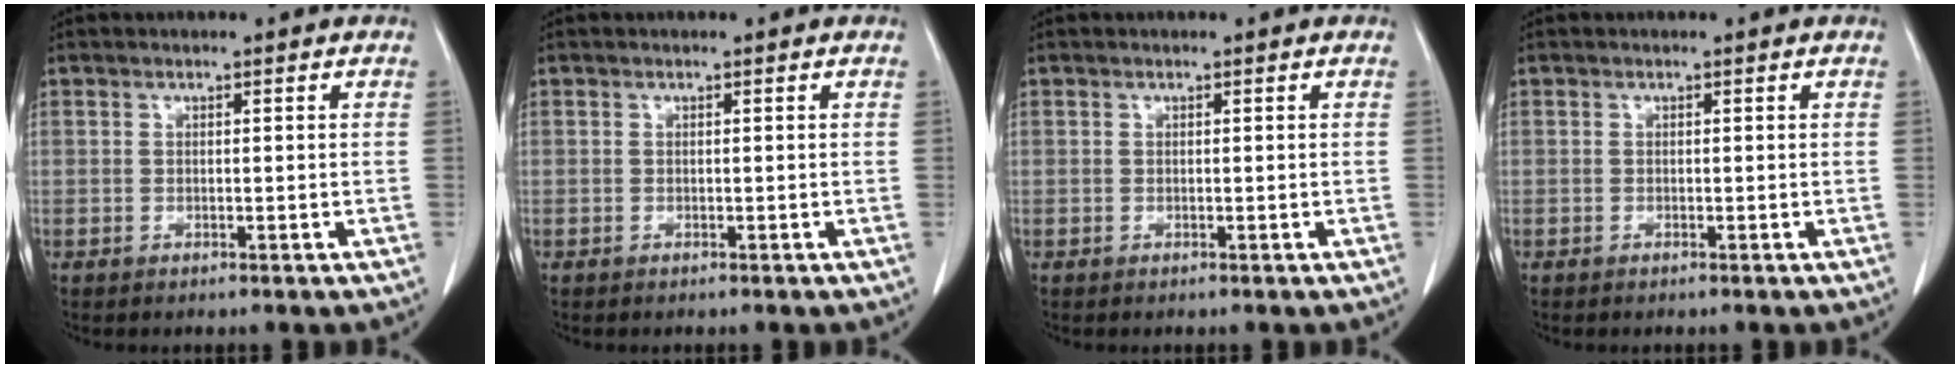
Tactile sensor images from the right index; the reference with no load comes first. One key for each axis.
{"total": 0.0}
{"total": 0.0}
{"total": 0.0}